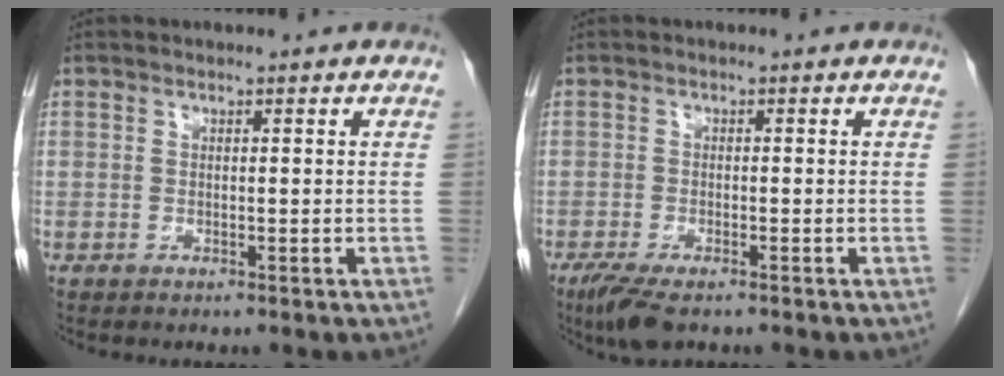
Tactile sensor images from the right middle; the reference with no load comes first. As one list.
[{"total": 5.0, "force": [-3.5, 1.3, 3.3], "torque": [-0.065, -0.013, -0.059]}]